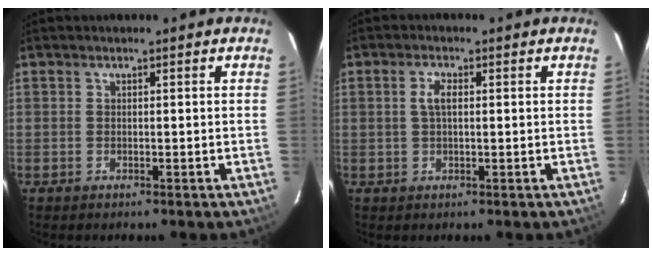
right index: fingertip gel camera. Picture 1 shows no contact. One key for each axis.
{"total": 2.7, "fx": 0.4, "fy": 1.1, "fz": 2.4, "tx": -0.050, "ty": 0.006, "tz": 0.009}